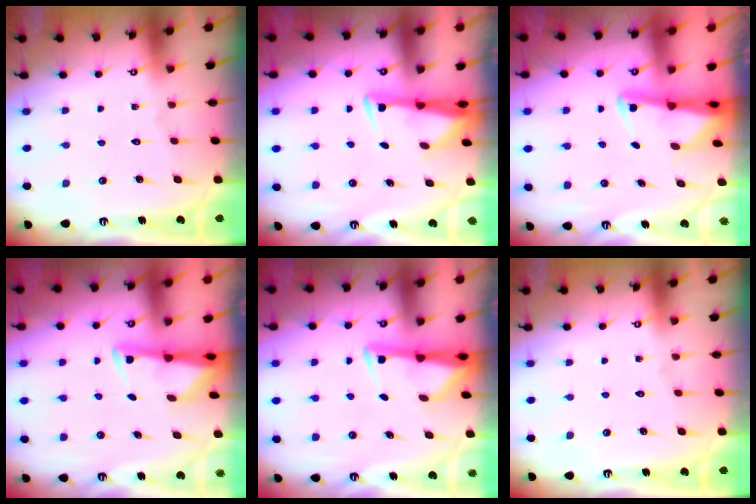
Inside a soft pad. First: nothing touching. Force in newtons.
{"total": 2.9, "press": 2.8, "slide": 0.9}
{"total": 2.4, "press": 2.4, "slide": 0.5}
{"total": 3.1, "press": 3.1, "slide": 0.6}
{"total": 3.0, "press": 2.9, "slide": 0.5}
{"total": 0.0}